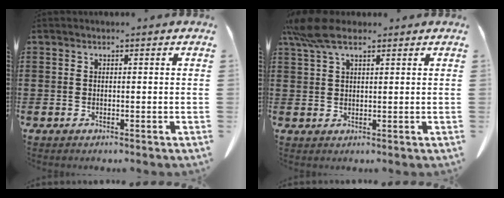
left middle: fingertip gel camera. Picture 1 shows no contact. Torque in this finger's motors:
{"motor_torque": [0.98, 0.84, 0.40, 0.13]}